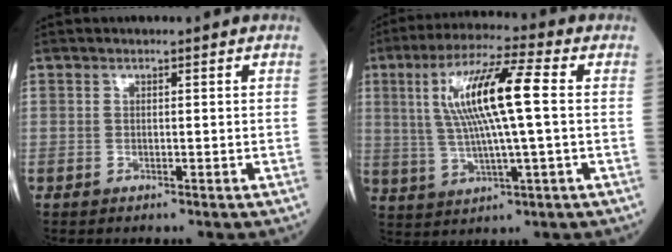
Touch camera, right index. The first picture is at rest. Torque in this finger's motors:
{"motor_torque": [0.83, -0.12, 0.43, 0.21]}